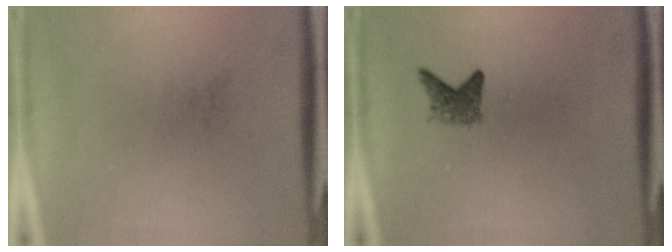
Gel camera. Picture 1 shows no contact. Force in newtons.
{"total": 2.2}